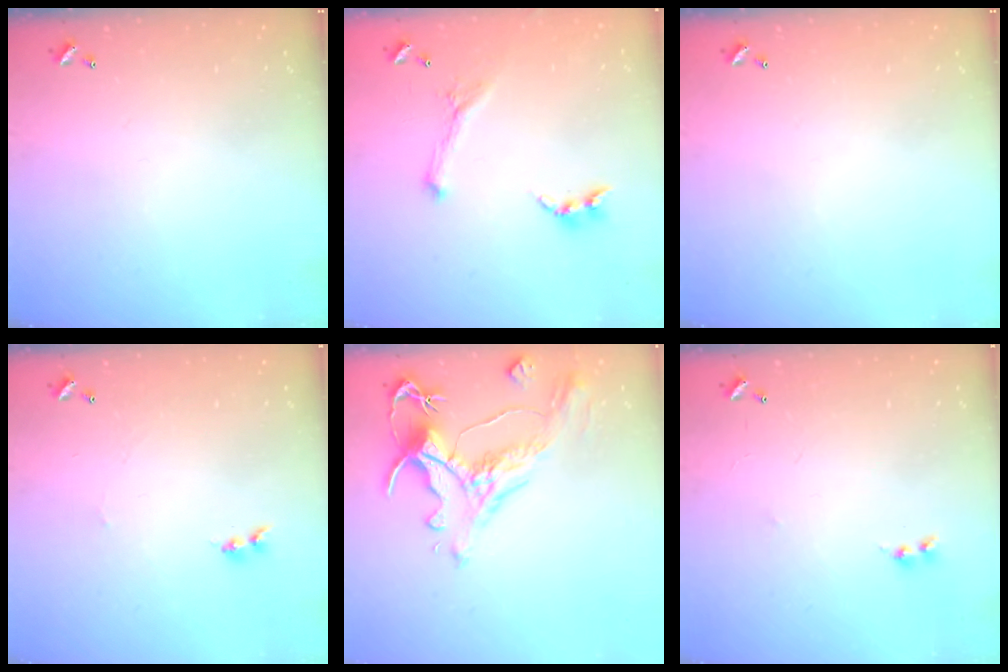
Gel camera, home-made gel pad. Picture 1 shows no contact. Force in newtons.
{"total": 1.6, "press": 1.5, "slide": 0.4}
{"total": 0.0}
{"total": 1.1, "press": 0.9, "slide": 0.5}
{"total": 1.6, "press": 0.8, "slide": 1.4}
{"total": 1.8, "press": 1.8, "slide": 0.3}